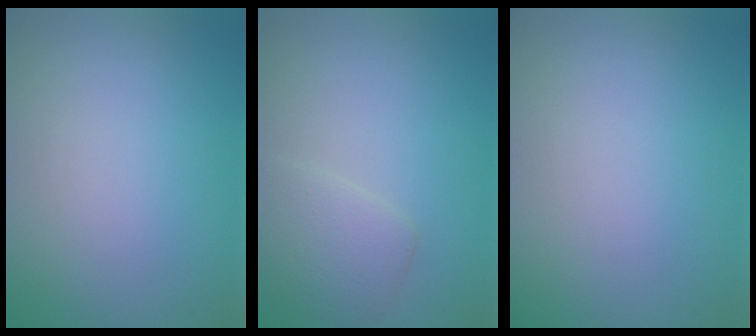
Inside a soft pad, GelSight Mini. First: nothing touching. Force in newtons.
{"total": 2.6, "press": 2.6, "slide": 0.3}
{"total": 0.0}